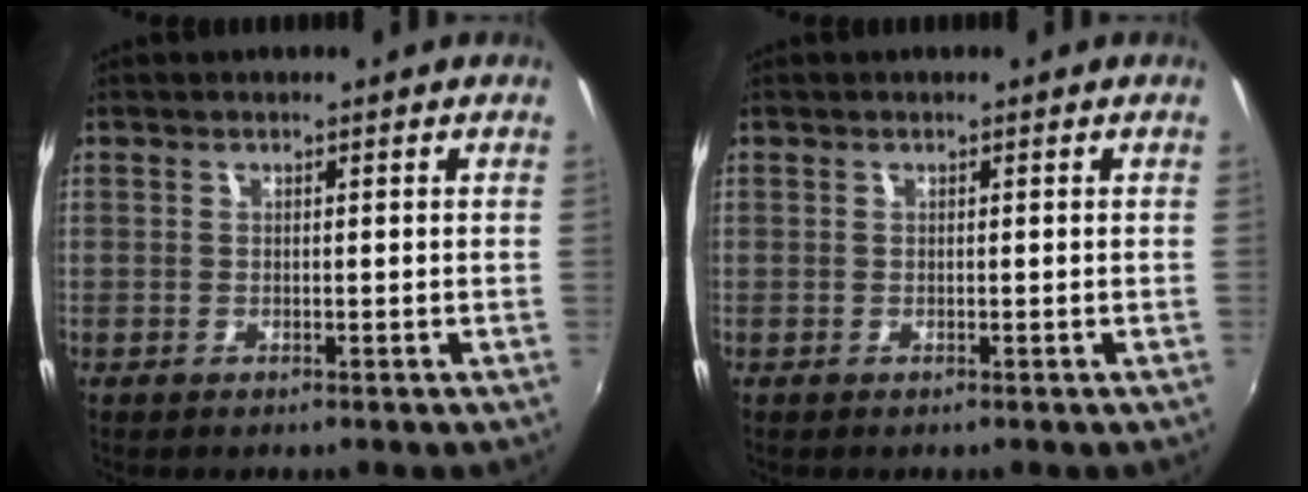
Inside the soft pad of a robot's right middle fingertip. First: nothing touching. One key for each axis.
{"total": 0.0}